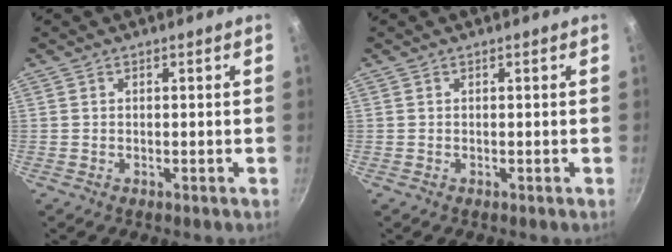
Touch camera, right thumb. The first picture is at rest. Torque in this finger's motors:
{"motor_torque": [0.02, 0.02, 0.00, 0.00, 0.00]}